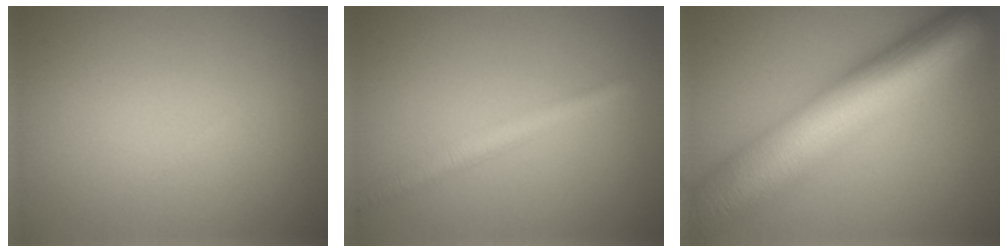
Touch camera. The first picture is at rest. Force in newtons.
{"total": 2.6, "press": 2.6, "slide": 0.1}
{"total": 13.1, "press": 13.1, "slide": 0.4}